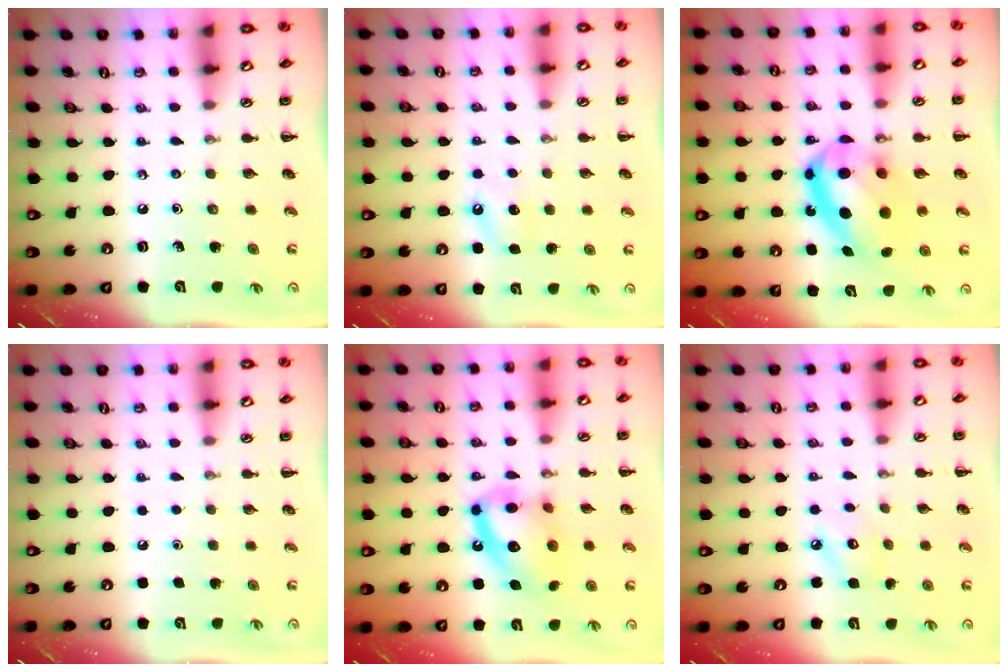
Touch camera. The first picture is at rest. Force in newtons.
{"total": 6.0, "press": 5.7, "slide": 1.6}
{"total": 16.6, "press": 16.2, "slide": 3.9}
{"total": 1.7, "press": 1.7, "slide": 0.1}
{"total": 14.2, "press": 14.1, "slide": 2.1}
{"total": 4.8, "press": 4.7, "slide": 0.7}